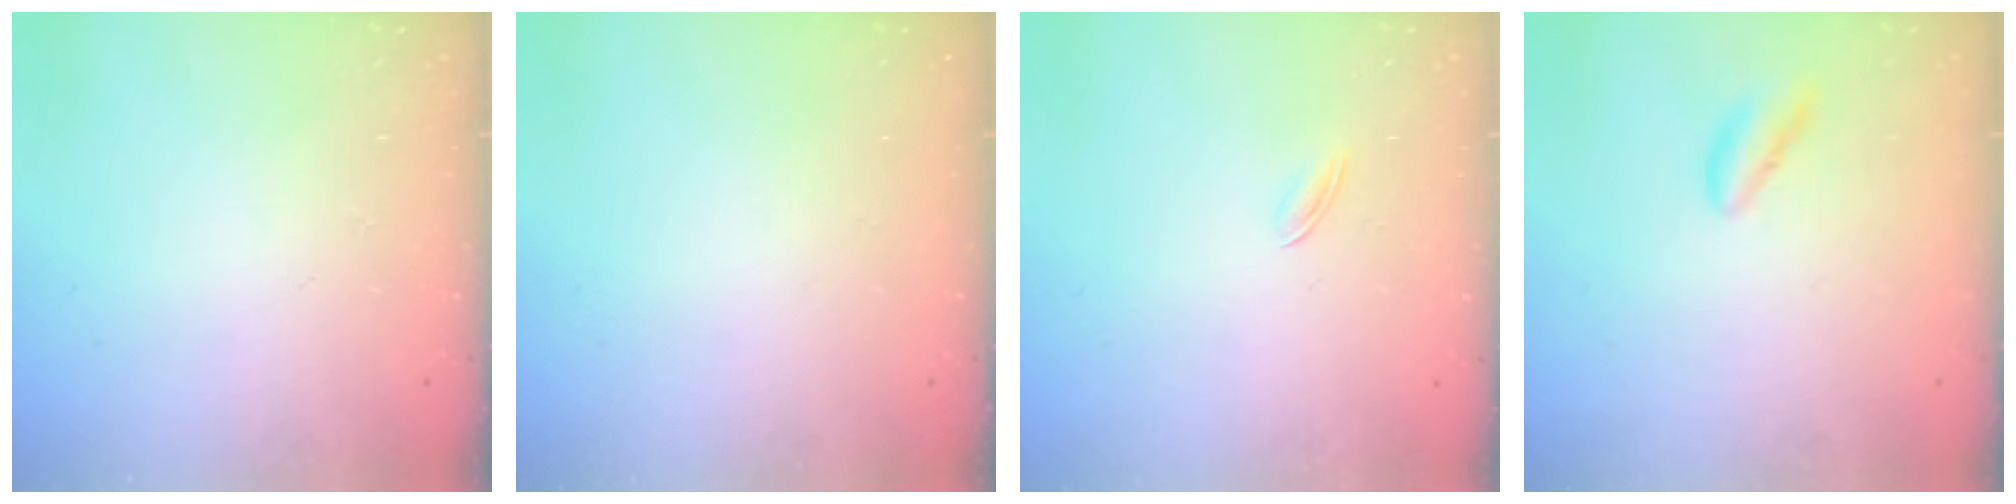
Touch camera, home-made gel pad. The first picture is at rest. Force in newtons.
{"total": 0.0}
{"total": 1.6, "press": 1.5, "slide": 0.5}
{"total": 0.0}